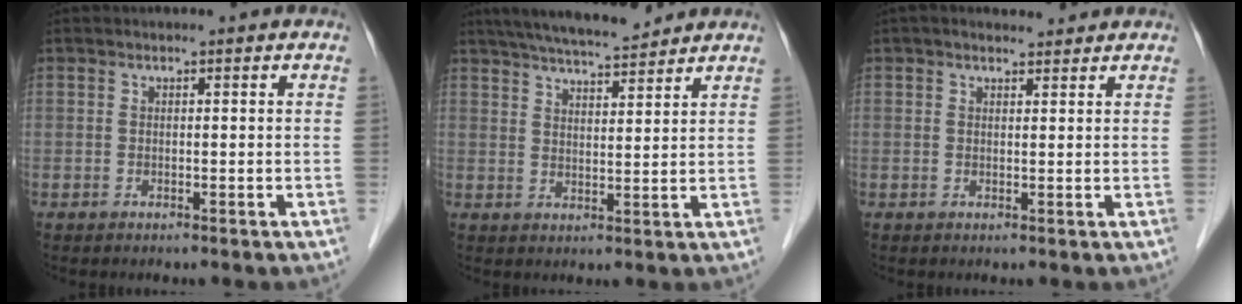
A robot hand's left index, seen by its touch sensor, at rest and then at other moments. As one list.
[{"total": 10.6, "force": [9.5, 1.2, 4.7], "torque": [-0.078, 0.013, 0.146]}, {"total": 3.3, "force": [2.8, 1.2, 1.2], "torque": [-0.017, 0.020, 0.040]}]